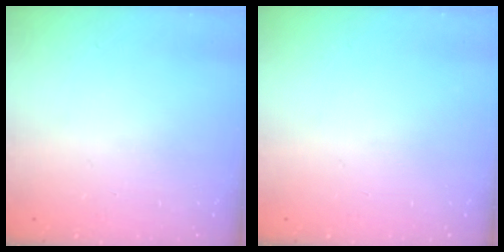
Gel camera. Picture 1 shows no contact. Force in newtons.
{"total": 0.0}